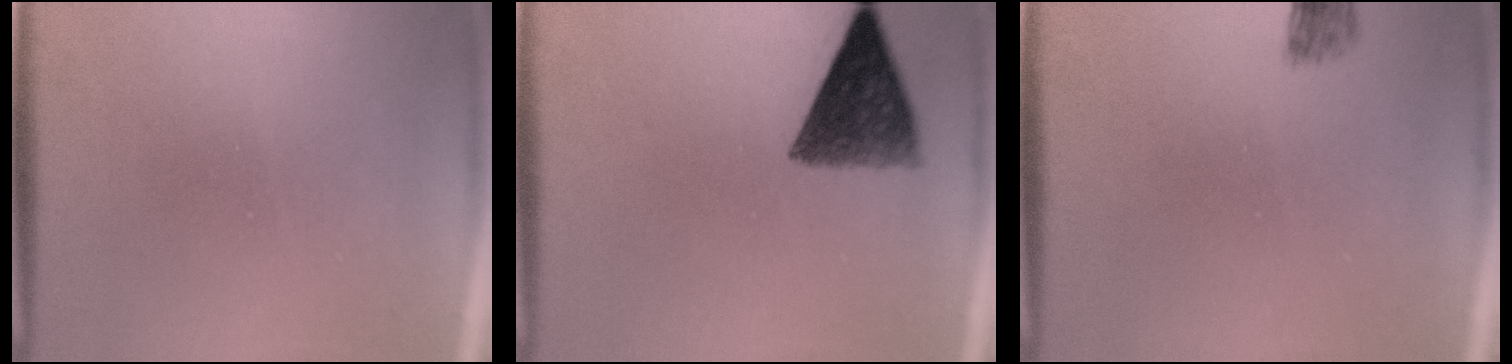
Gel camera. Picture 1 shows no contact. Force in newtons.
{"total": 9.0}
{"total": 1.2}